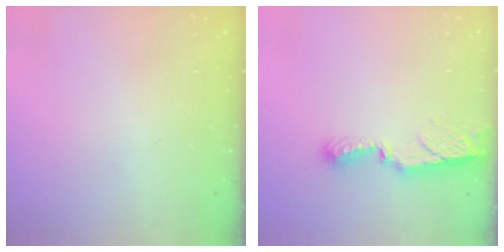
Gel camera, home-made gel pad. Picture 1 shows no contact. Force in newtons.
{"total": 7.6, "press": 7.6, "slide": 0.2}